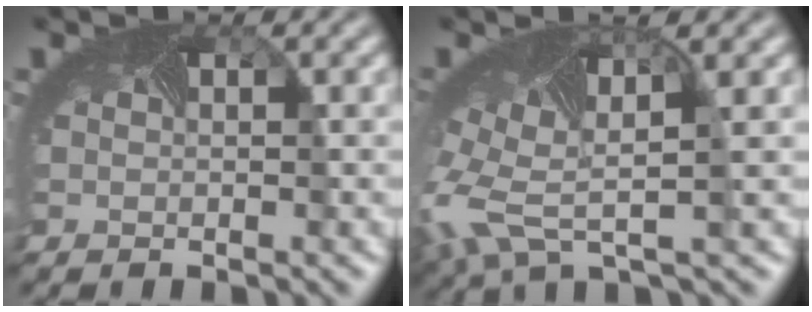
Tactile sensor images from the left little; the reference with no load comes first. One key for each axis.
{"total": 7.4, "fx": 0.6, "fy": 3.8, "fz": 6.3, "tx": -0.160, "ty": -0.014, "tz": 0.015}